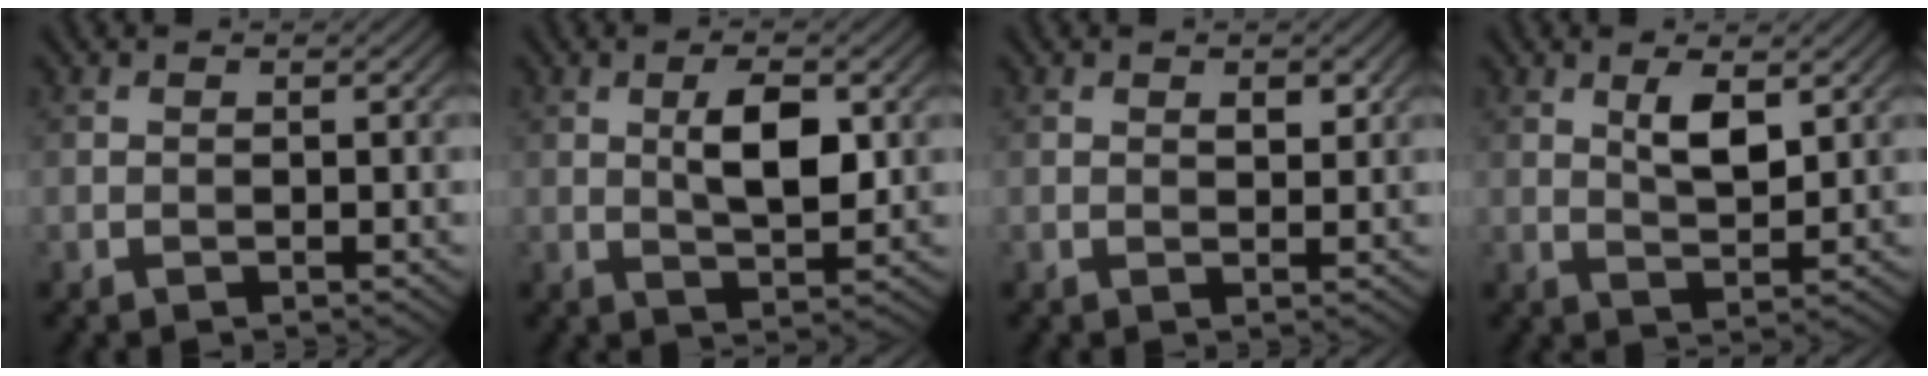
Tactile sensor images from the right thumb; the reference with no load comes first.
{"total": 5.8, "force": [1.1, 2.3, 5.2], "torque": [-0.092, -0.001, 0.023]}
{"total": 1.7, "force": [0.8, 0.9, 1.2], "torque": [-0.015, -0.004, 0.015]}
{"total": 4.5, "force": [1.9, 1.8, 3.6], "torque": [-0.076, -0.005, 0.037]}